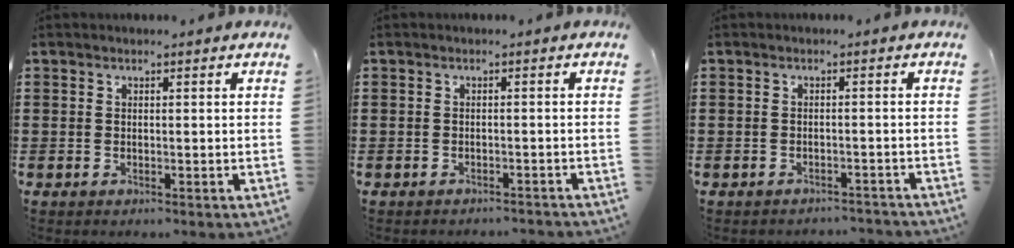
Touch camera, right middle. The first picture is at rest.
{"total": 1.1, "force": [-1.1, 0.1, -0.1], "torque": [0.000, 0.003, -0.024]}
{"total": 1.2, "force": [-1.2, 0.1, 0.1], "torque": [-0.005, 0.002, -0.025]}